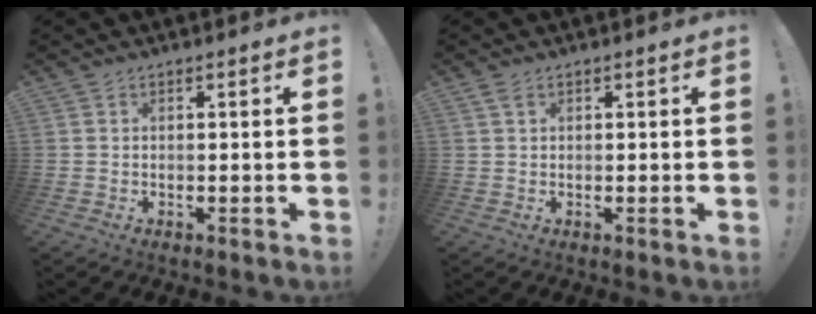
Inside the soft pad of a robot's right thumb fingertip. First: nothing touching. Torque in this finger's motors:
{"motor_torque": [-0.07, -0.02, -0.29, 0.07, 0.10]}